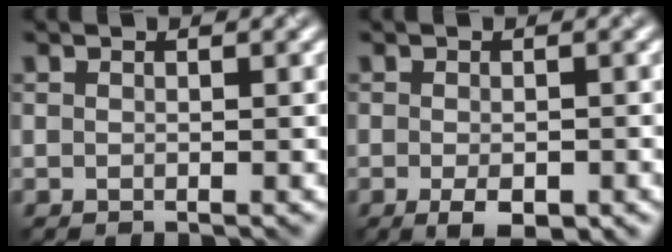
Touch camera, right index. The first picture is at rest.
{"total": 3.0, "force": [-1.3, 1.2, 2.4], "torque": [-0.038, -0.008, -0.017]}